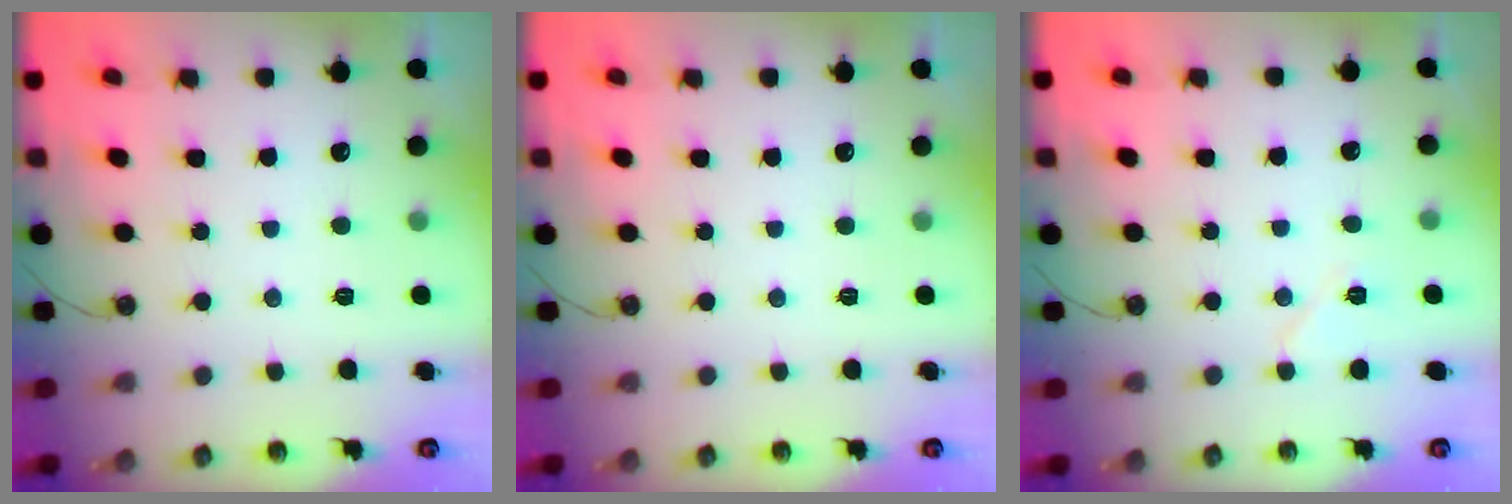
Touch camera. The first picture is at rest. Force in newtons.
{"total": 0.0}
{"total": 5.2, "press": 4.8, "slide": 2.1}